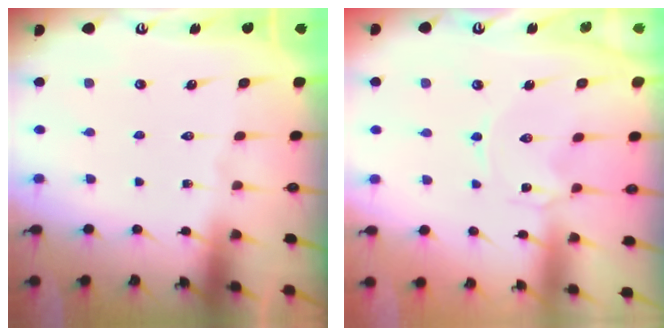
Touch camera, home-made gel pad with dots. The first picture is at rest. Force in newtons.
{"total": 0.0}